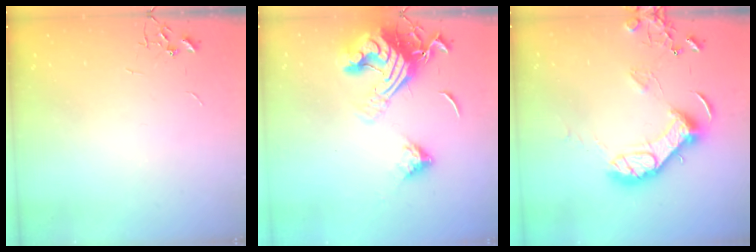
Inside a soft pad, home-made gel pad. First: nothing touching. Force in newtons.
{"total": 20.9, "press": 20.7, "slide": 2.4}
{"total": 14.0, "press": 13.9, "slide": 1.0}